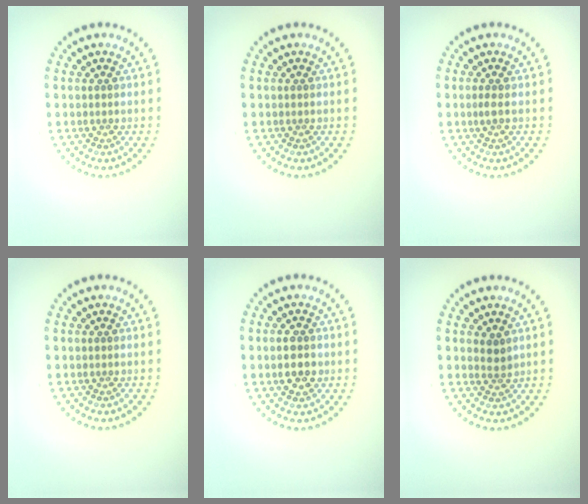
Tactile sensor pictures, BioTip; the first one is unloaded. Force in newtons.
{"total": 0.0}
{"total": 0.6, "press": 0.5, "slide": 0.2}
{"total": 0.0}
{"total": 3.0, "press": 3.0, "slide": 0.1}
{"total": 1.2, "press": 0.9, "slide": 0.8}